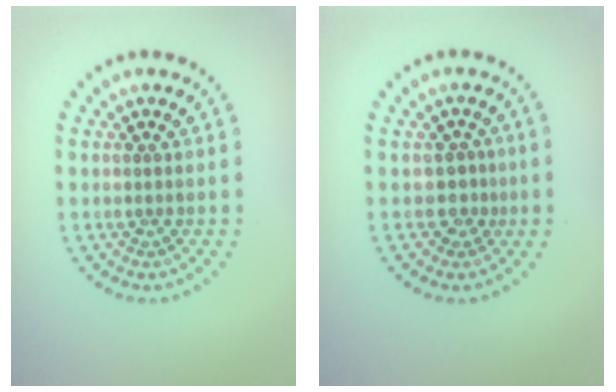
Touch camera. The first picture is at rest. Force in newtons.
{"total": 1.8, "press": 1.3, "slide": 1.2}